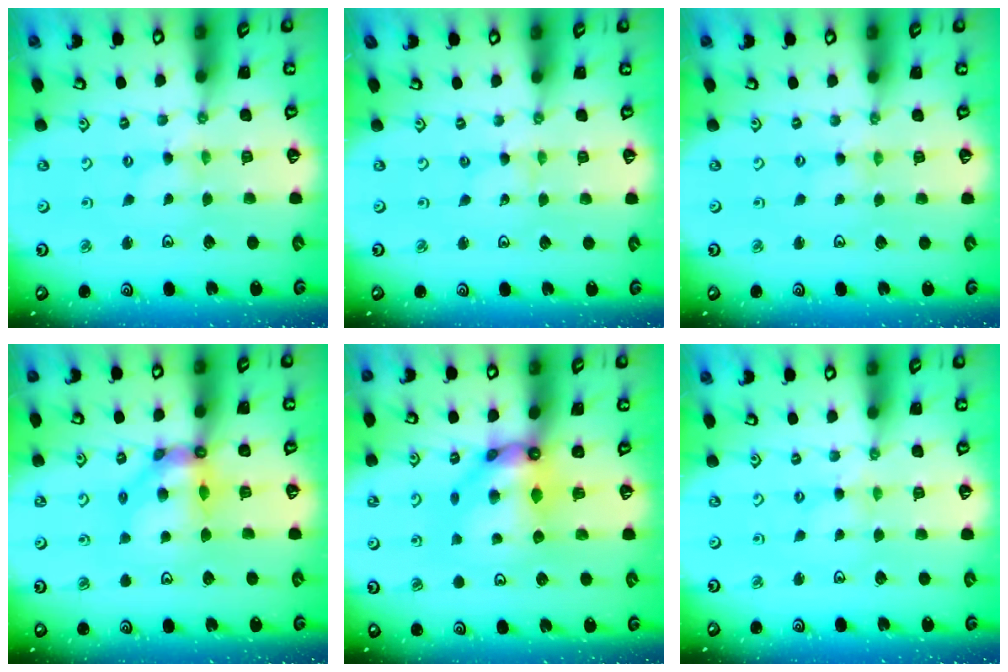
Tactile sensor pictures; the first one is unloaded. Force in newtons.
{"total": 0.0}
{"total": 1.2, "press": 1.1, "slide": 0.2}
{"total": 9.7, "press": 9.4, "slide": 2.5}
{"total": 10.9, "press": 10.9, "slide": 1.0}
{"total": 0.5, "press": 0.5, "slide": 0.2}